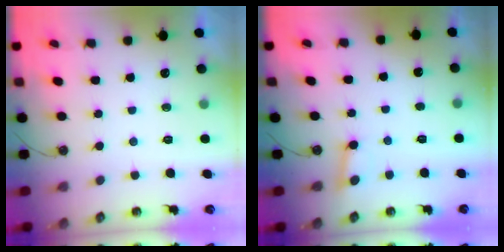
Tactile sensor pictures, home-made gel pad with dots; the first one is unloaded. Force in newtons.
{"total": 2.6, "press": 2.5, "slide": 0.7}